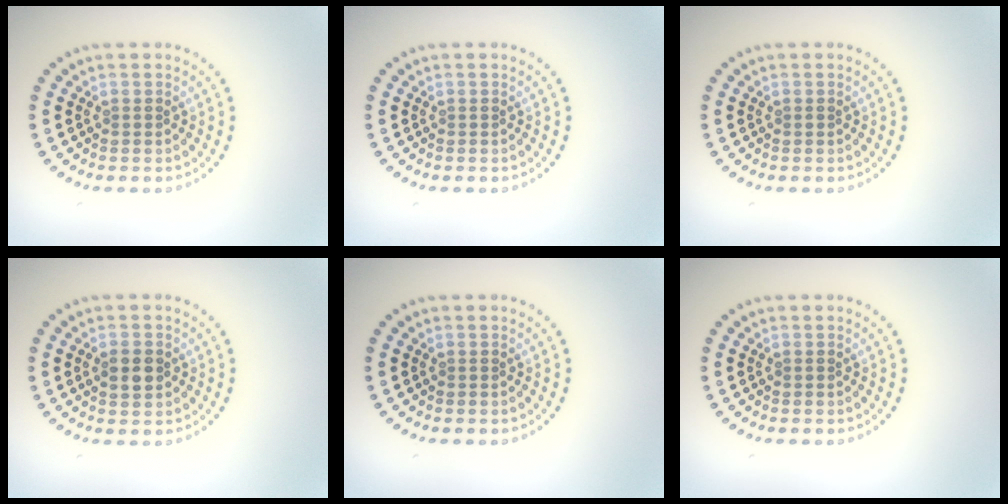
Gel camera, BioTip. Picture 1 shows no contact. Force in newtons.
{"total": 0.0}
{"total": 0.0}
{"total": 2.2, "press": 2.2, "slide": 0.0}
{"total": 0.0}
{"total": 0.0}